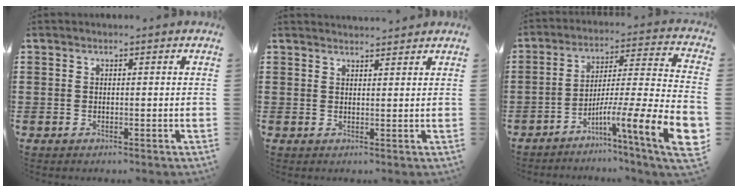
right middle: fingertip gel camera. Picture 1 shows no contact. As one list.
[{"total": 1.7, "force": [1.7, 0.0, 0.0], "torque": [-0.005, 0.003, 0.034]}, {"total": 11.4, "force": [-6.1, 0.6, 9.6], "torque": [-0.149, -0.016, -0.115]}]